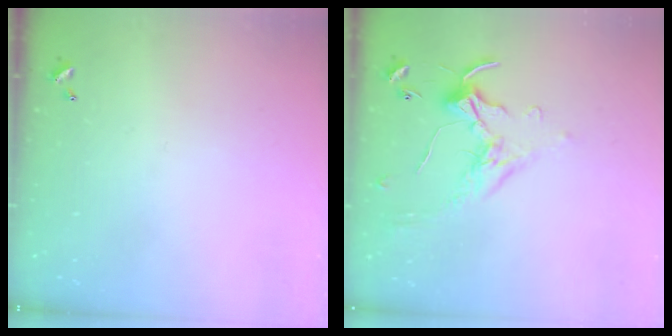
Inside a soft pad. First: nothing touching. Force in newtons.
{"total": 0.0}